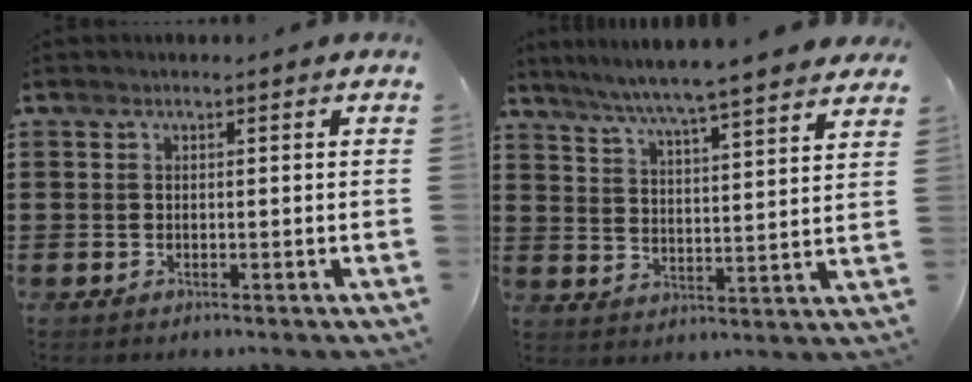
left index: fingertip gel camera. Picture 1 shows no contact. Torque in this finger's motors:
{"motor_torque": [2.13, -0.01, 1.05, 0.21]}